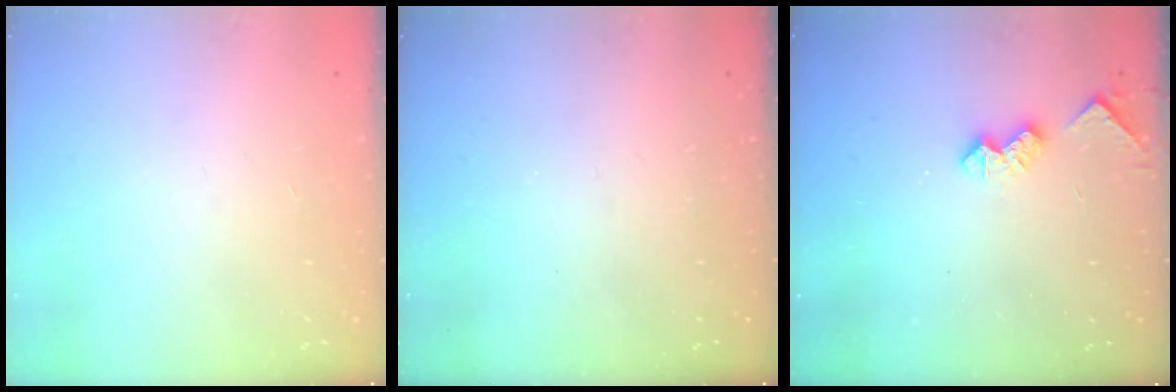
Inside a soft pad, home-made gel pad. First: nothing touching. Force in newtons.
{"total": 0.0}
{"total": 5.6, "press": 5.6, "slide": 0.7}